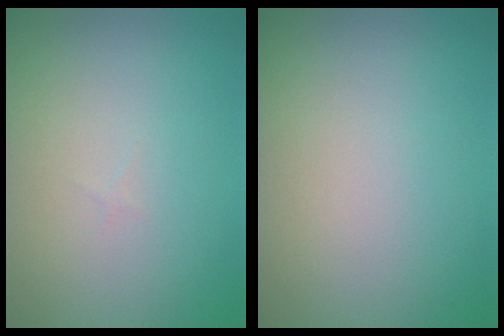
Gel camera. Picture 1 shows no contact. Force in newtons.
{"total": 0.0}